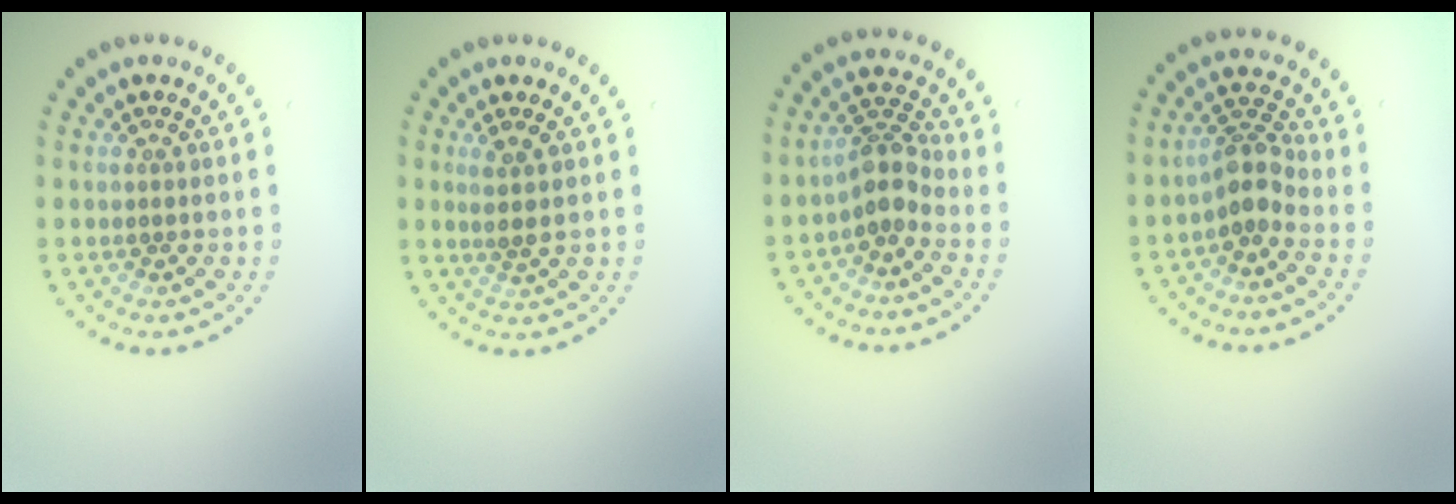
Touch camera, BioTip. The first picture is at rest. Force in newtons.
{"total": 1.6, "press": 1.2, "slide": 1.0}
{"total": 2.7, "press": 2.1, "slide": 1.7}
{"total": 2.6, "press": 2.1, "slide": 1.6}